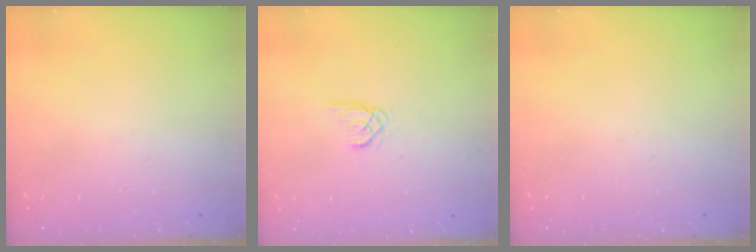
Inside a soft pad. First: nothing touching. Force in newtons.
{"total": 1.9, "press": 1.9, "slide": 0.1}
{"total": 0.0}